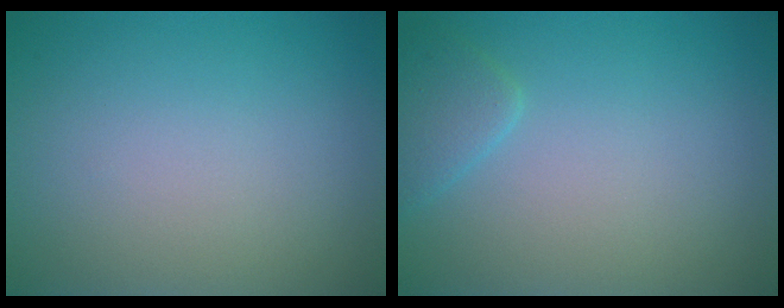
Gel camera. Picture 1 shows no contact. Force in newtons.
{"total": 1.7, "press": 1.7, "slide": 0.2}